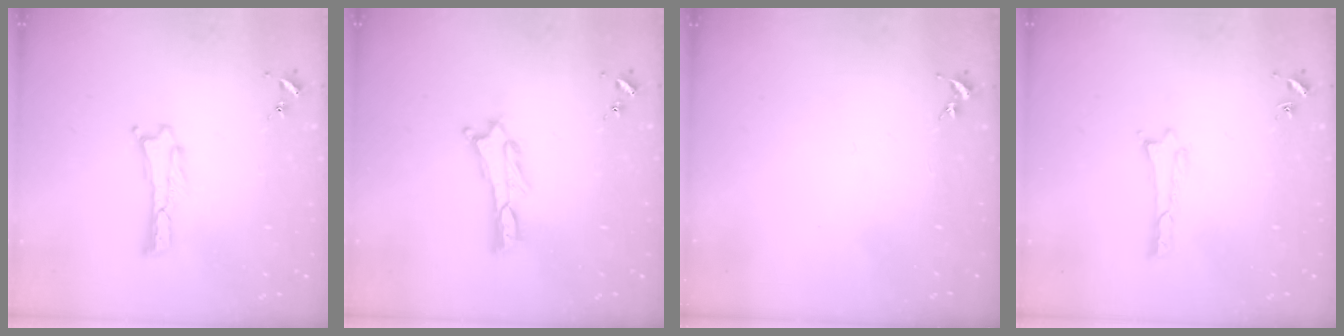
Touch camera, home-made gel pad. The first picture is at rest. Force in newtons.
{"total": 1.1, "press": 1.1, "slide": 0.2}
{"total": 0.0}
{"total": 0.0}